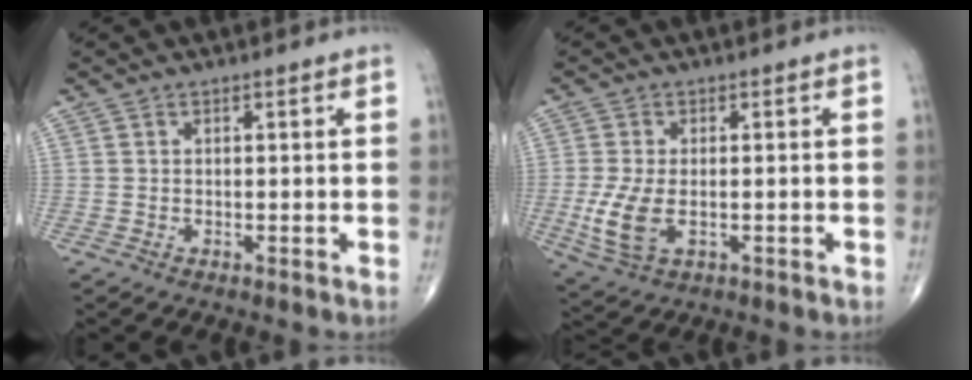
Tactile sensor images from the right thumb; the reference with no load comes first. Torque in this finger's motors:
{"motor_torque": [-0.16, 0.65, 0.48, 0.29, 0.09]}